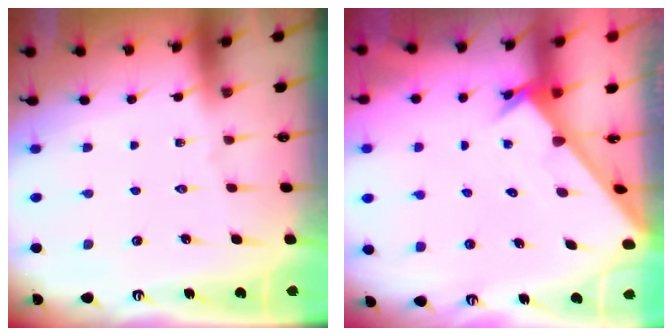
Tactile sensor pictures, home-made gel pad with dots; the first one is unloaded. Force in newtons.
{"total": 2.3, "press": 2.3, "slide": 0.2}